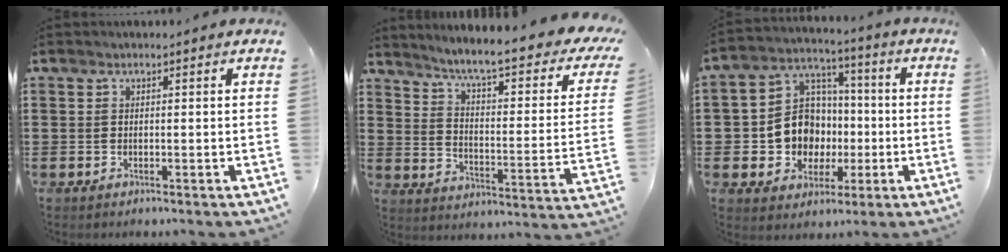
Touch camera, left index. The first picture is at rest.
{"total": 6.2, "force": [4.8, -0.3, 4.0], "torque": [-0.090, -0.044, 0.068]}
{"total": 9.9, "force": [-1.0, 9.2, 3.3], "torque": [-0.113, 0.008, -0.014]}